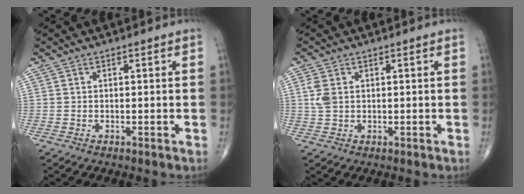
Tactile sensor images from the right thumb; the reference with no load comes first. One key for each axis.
{"total": 3.3, "fx": 0.7, "fy": 2.2, "fz": 2.4, "tx": -0.059, "ty": 0.003, "tz": 0.017}